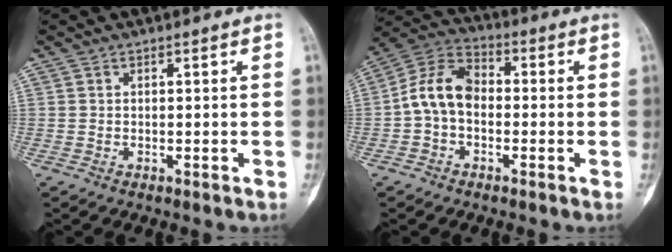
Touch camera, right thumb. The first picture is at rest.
{"total": 9.8, "force": [-1.0, 6.8, 7.0], "torque": [-0.120, 0.033, -0.036]}